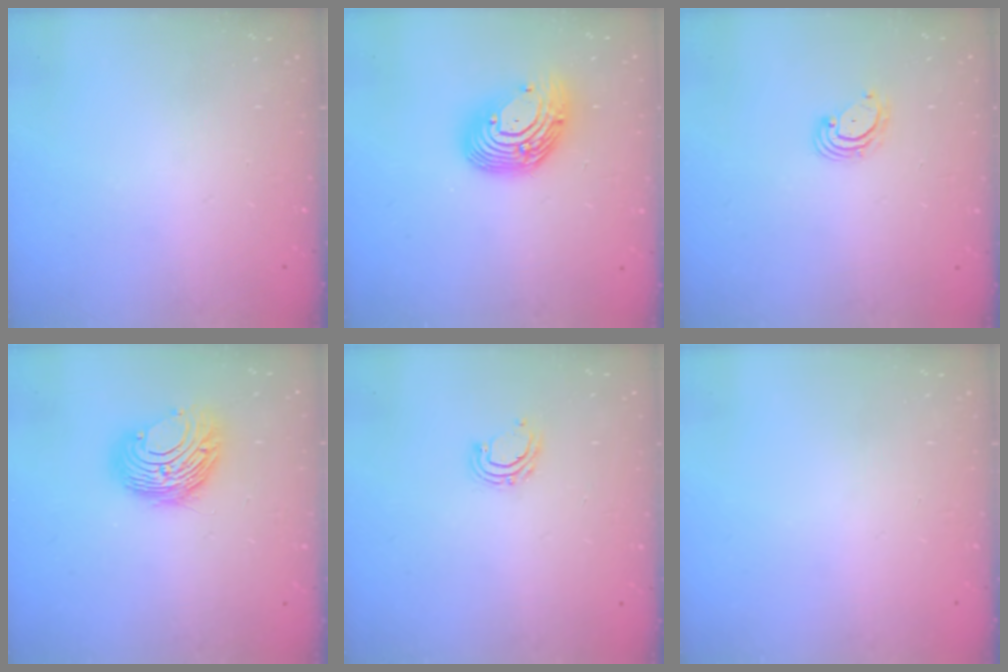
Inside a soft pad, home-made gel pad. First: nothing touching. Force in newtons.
{"total": 15.0, "press": 14.9, "slide": 1.5}
{"total": 3.2, "press": 3.2, "slide": 0.4}
{"total": 10.9, "press": 10.9, "slide": 0.6}
{"total": 4.9, "press": 4.9, "slide": 0.5}
{"total": 0.0}